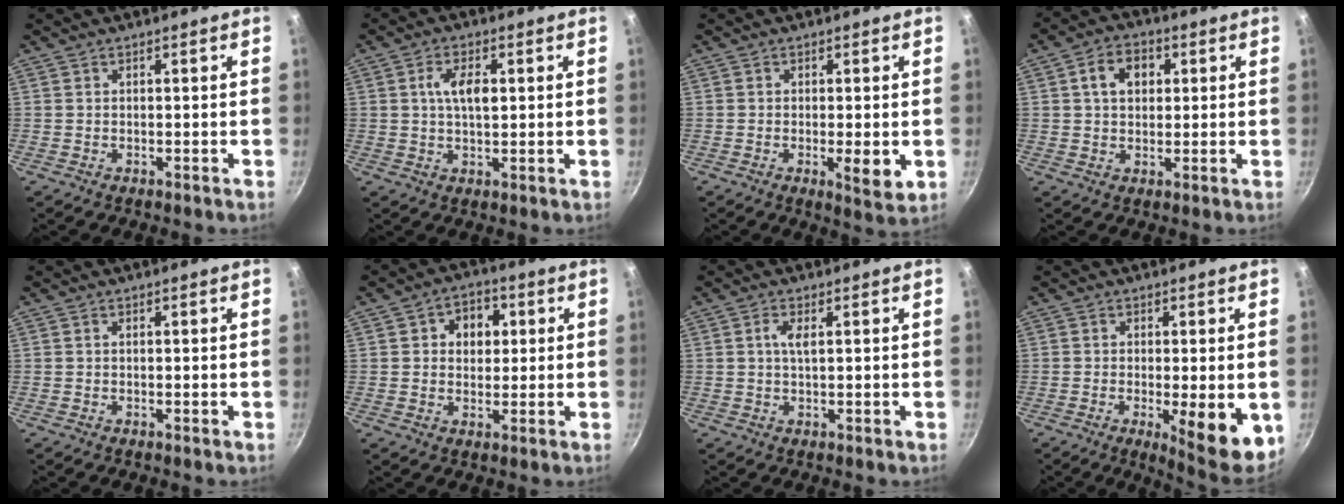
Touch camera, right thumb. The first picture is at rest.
{"total": 5.7, "force": [1.1, 2.8, 4.8], "torque": [-0.081, 0.004, 0.015]}
{"total": 5.2, "force": [-1.0, 1.5, 4.9], "torque": [-0.073, -0.012, -0.012]}
{"total": 7.0, "force": [1.8, 5.2, 4.3], "torque": [-0.049, 0.008, 0.023]}
{"total": 0.0}
{"total": 6.9, "force": [1.6, 5.5, 3.7], "torque": [-0.020, 0.002, 0.016]}
{"total": 2.5, "force": [0.7, 0.8, 2.2], "torque": [-0.044, 0.002, 0.012]}
{"total": 10.3, "force": [-2.4, 2.6, 9.7], "torque": [-0.120, -0.010, -0.025]}